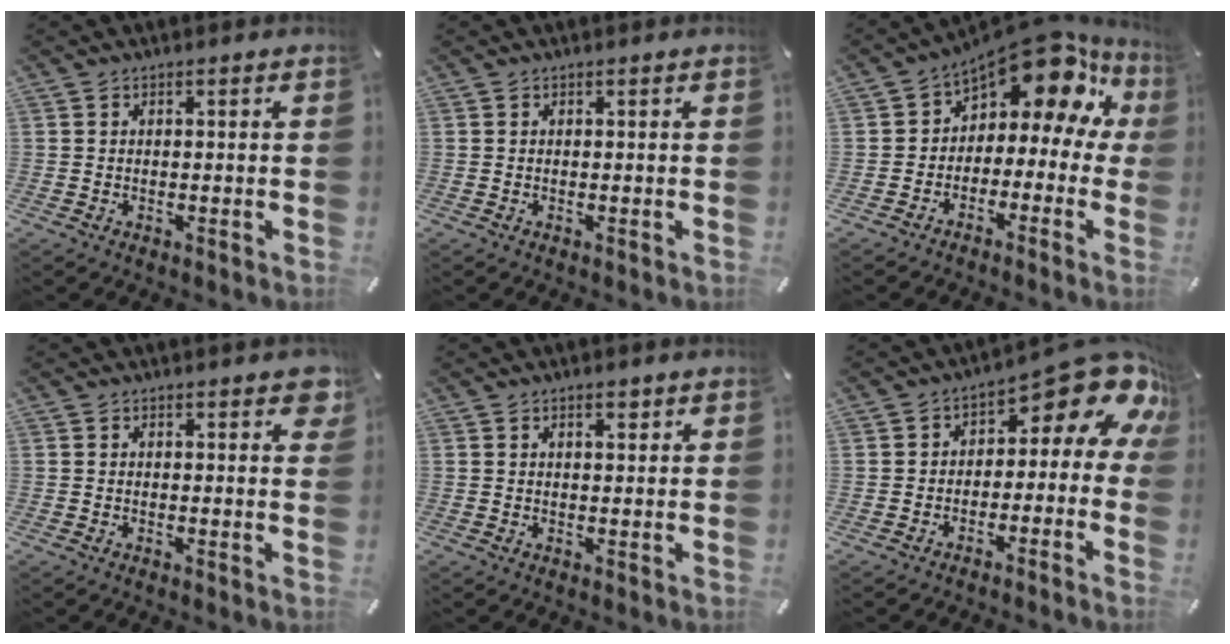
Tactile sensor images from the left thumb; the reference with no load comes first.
{"total": 0.0}
{"total": 13.8, "force": [8.5, 6.6, 8.8], "torque": [-0.137, -0.070, 0.137]}
{"total": 2.8, "force": [1.6, 1.3, 2.0], "torque": [-0.019, -0.003, 0.022]}
{"total": 2.2, "force": [1.3, 0.8, 1.5], "torque": [-0.023, -0.001, 0.021]}
{"total": 11.4, "force": [4.7, 5.6, 8.7], "torque": [-0.109, -0.040, 0.075]}